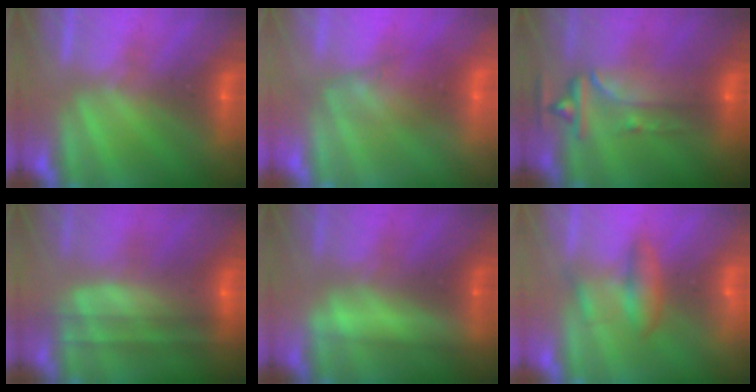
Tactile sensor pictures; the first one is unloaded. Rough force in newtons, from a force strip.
{"total": 2.4}
{"total": 5.7}
{"total": 7.8}
{"total": 2.4}
{"total": 2.1}